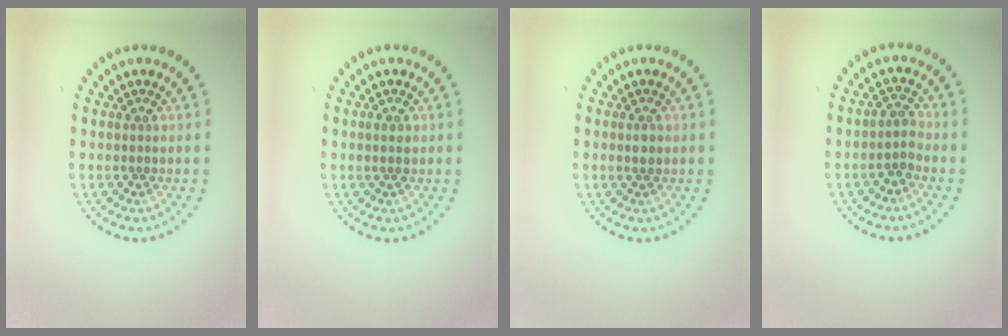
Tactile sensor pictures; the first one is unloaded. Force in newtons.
{"total": 1.0, "press": 1.0, "slide": 0.0}
{"total": 1.0, "press": 0.9, "slide": 0.2}
{"total": 1.7, "press": 1.4, "slide": 0.9}